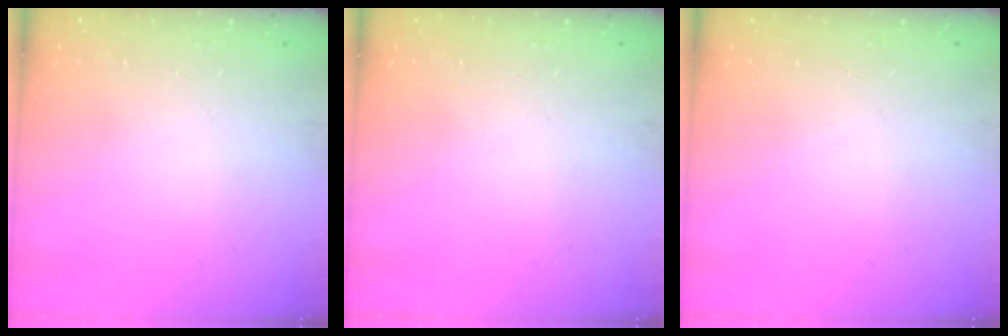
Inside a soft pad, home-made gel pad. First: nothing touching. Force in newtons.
{"total": 0.0}
{"total": 0.0}